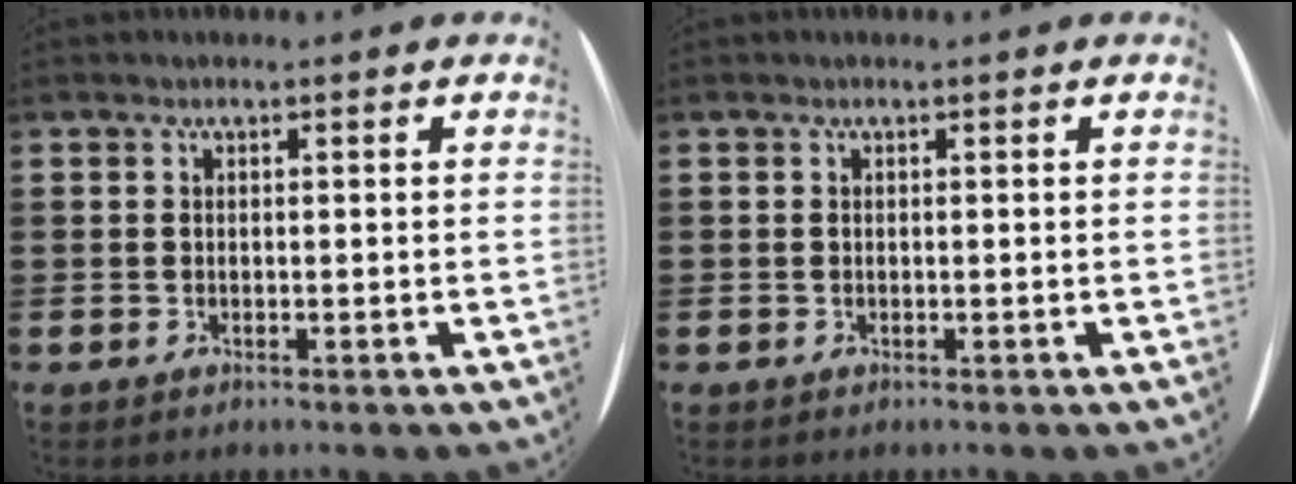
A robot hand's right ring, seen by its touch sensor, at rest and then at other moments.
{"total": 0.0}